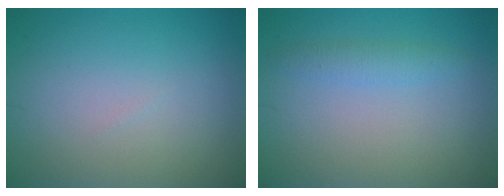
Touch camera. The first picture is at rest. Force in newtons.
{"total": 1.6, "press": 1.6, "slide": 0.1}